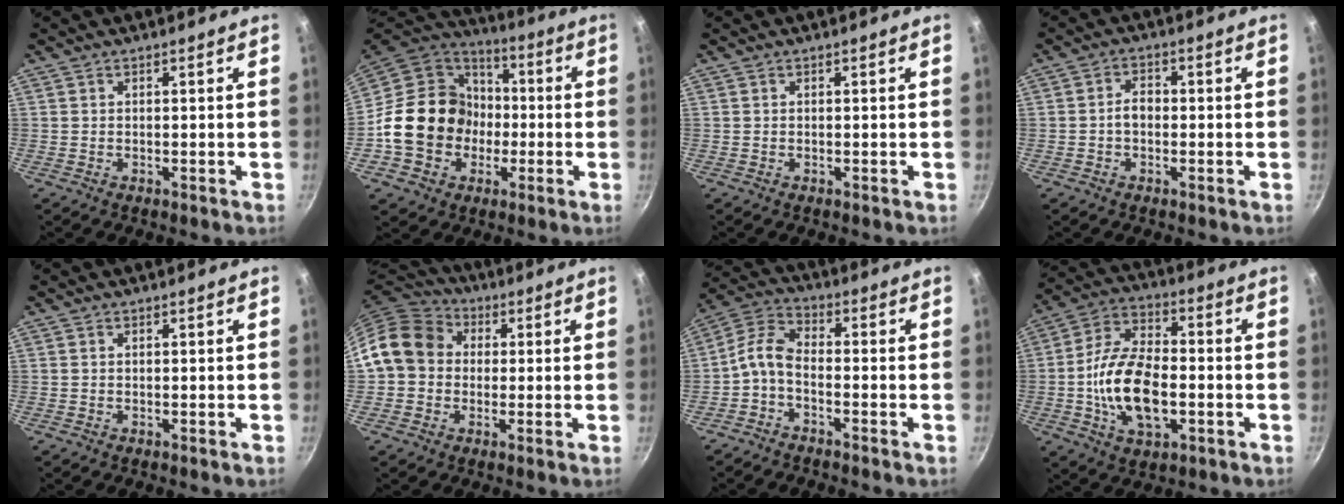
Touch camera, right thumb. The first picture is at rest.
{"total": 20.1, "force": [-2.9, 17.3, 10.0], "torque": [-0.151, 0.046, -0.049]}
{"total": 0.0}
{"total": 3.1, "force": [-0.6, 2.2, 2.1], "torque": [-0.024, 0.016, -0.013]}
{"total": 0.0}
{"total": 12.0, "force": [1.3, 10.3, 6.1], "torque": [-0.080, 0.027, 0.006]}
{"total": 6.4, "force": [-2.6, 3.2, 4.9], "torque": [-0.113, 0.037, -0.065]}
{"total": 16.1, "force": [-2.9, 8.7, 13.2], "torque": [-0.232, 0.027, -0.058]}